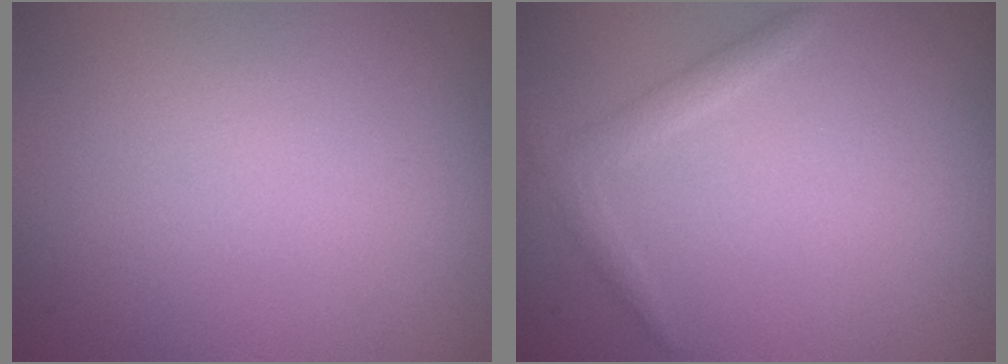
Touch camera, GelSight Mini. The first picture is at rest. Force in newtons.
{"total": 1.5, "press": 1.5, "slide": 0.1}